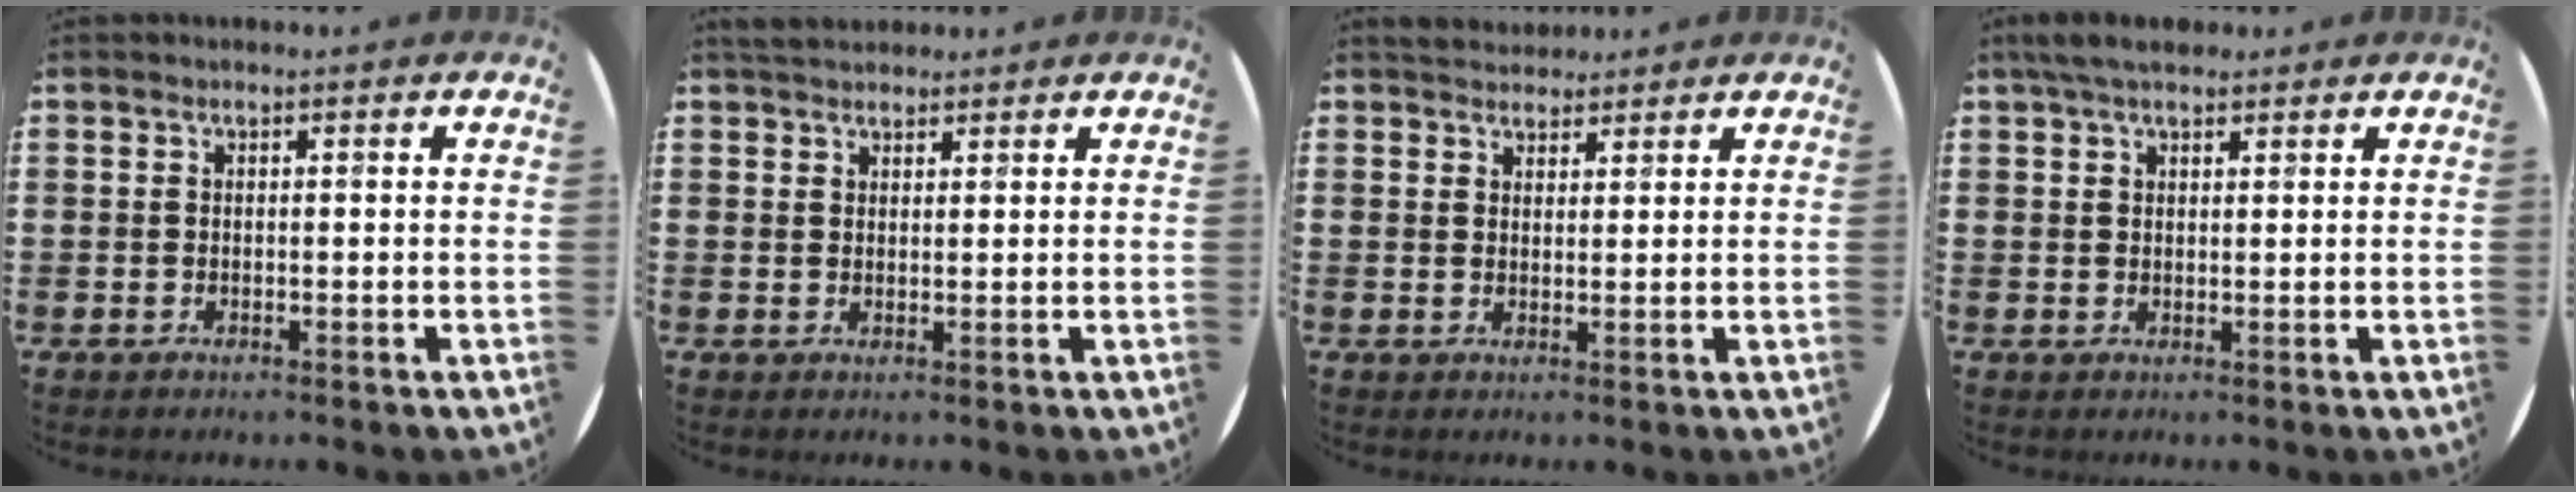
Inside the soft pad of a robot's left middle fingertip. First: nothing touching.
{"total": 2.4, "force": [2.2, 0.7, 0.4], "torque": [-0.010, 0.003, 0.043]}
{"total": 2.7, "force": [2.6, 0.6, -0.2], "torque": [-0.001, -0.002, 0.050]}
{"total": 3.3, "force": [2.7, 1.0, 1.6], "torque": [-0.036, 0.004, 0.049]}